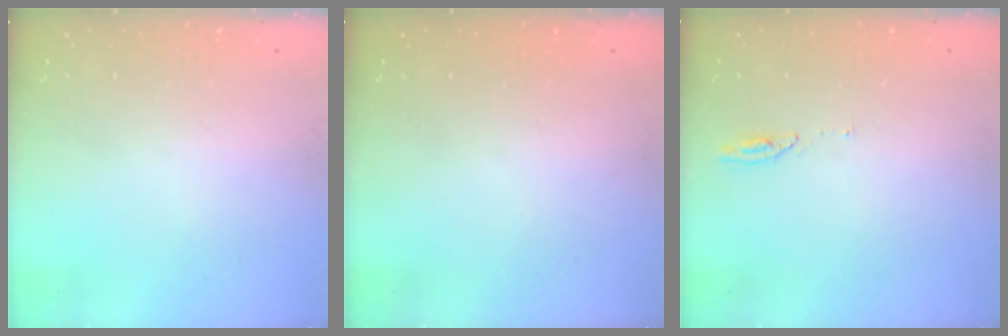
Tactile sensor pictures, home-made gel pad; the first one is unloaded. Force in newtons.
{"total": 0.0}
{"total": 3.3, "press": 3.3, "slide": 0.3}